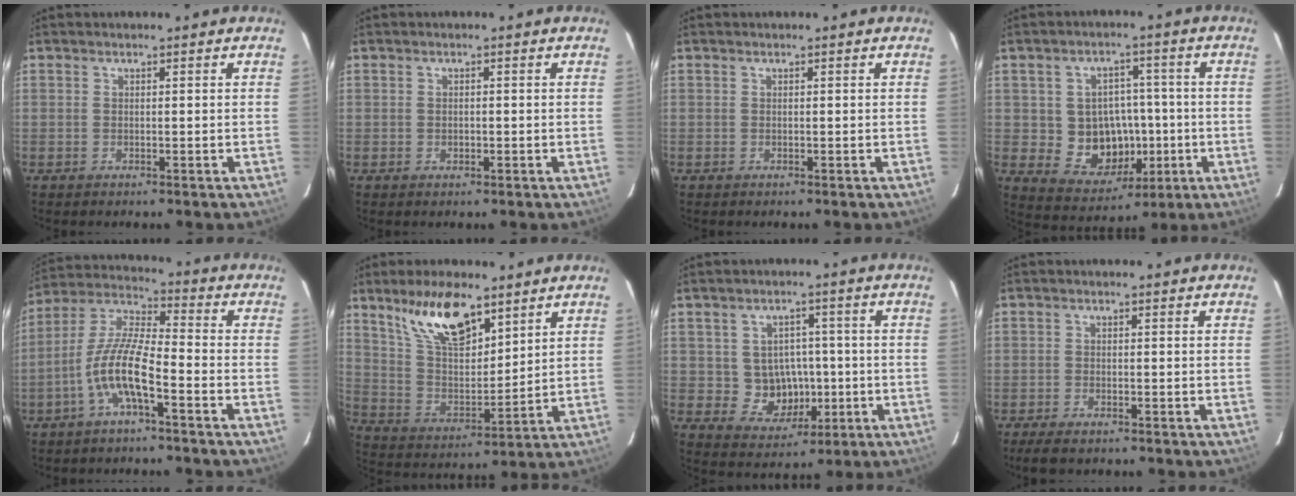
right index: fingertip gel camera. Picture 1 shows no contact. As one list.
[{"total": 0.9, "force": [-0.2, 0.8, 0.4], "torque": [-0.005, 0.001, -0.003]}, {"total": 0.0}, {"total": 10.7, "force": [-1.4, 9.5, 4.8], "torque": [-0.101, 0.012, -0.002]}, {"total": 10.2, "force": [-4.6, 2.1, 8.8], "torque": [-0.193, 0.009, -0.091]}, {"total": 14.2, "force": [9.4, 5.3, 9.3], "torque": [-0.168, 0.010, 0.184]}, {"total": 7.5, "force": [-0.8, 7.0, 2.5], "torque": [-0.058, 0.017, 0.008]}, {"total": 4.1, "force": [-3.3, 1.2, 2.0], "torque": [-0.055, -0.014, -0.059]}]